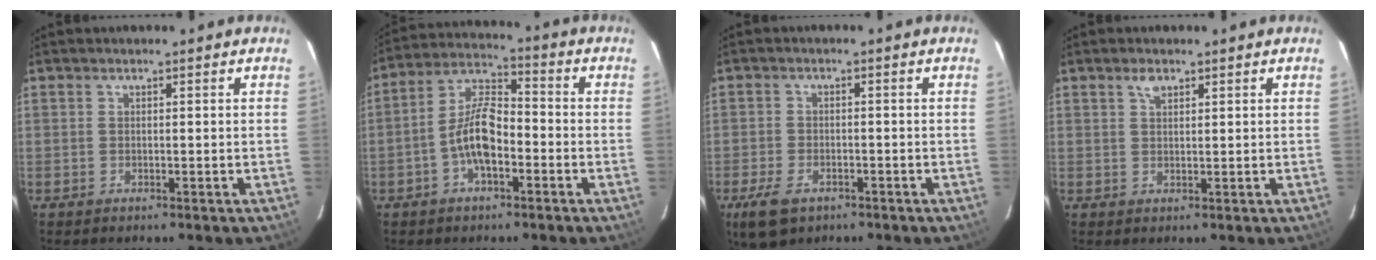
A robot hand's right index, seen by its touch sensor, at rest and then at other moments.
{"total": 9.5, "force": [-3.3, 4.0, 7.9], "torque": [-0.166, 0.018, -0.061]}
{"total": 6.9, "force": [-4.0, 3.9, 4.0], "torque": [-0.102, -0.014, -0.071]}
{"total": 1.9, "force": [1.2, 1.0, 1.1], "torque": [-0.020, 0.006, 0.022]}